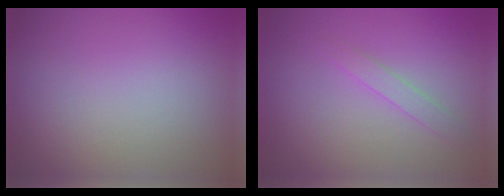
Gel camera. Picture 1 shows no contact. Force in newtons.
{"total": 1.2, "press": 1.2, "slide": 0.0}